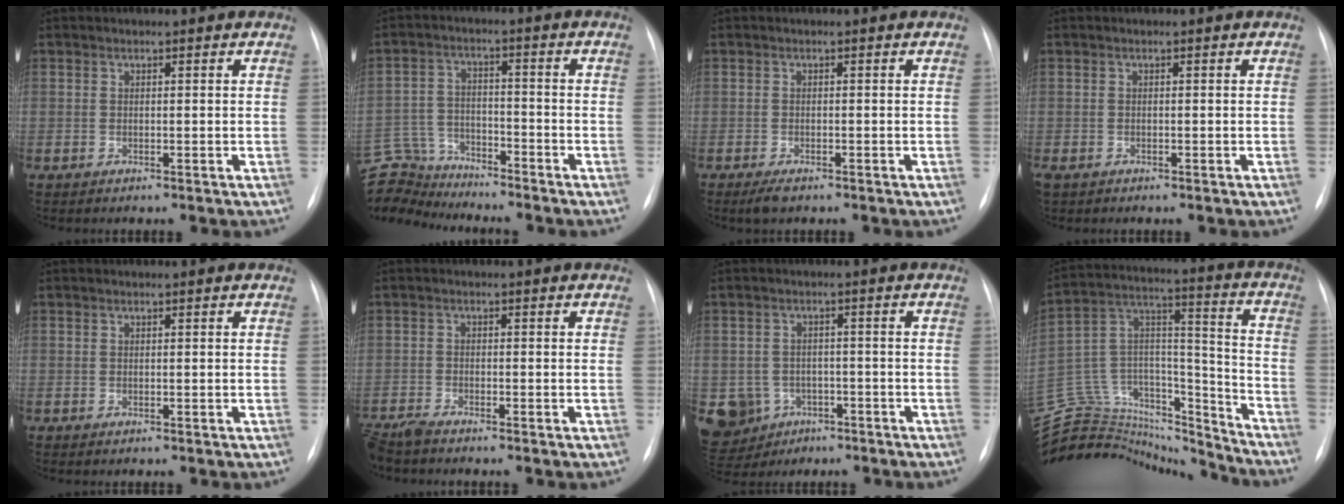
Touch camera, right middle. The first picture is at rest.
{"total": 10.7, "force": [-10.5, 2.2, 0.1], "torque": [-0.015, 0.024, -0.195]}
{"total": 1.9, "force": [-1.3, 0.8, 1.2], "torque": [-0.027, -0.003, -0.019]}
{"total": 1.4, "force": [-0.7, 1.0, 0.6], "torque": [-0.015, 0.000, -0.006]}
{"total": 0.0}
{"total": 4.0, "force": [-3.6, 0.5, 1.5], "torque": [-0.027, -0.015, -0.069]}
{"total": 10.4, "force": [-4.8, 8.9, 2.4], "torque": [-0.072, 0.014, -0.061]}
{"total": 31.1, "force": [-28.9, 7.8, 8.5], "torque": [-0.193, 0.022, -0.448]}